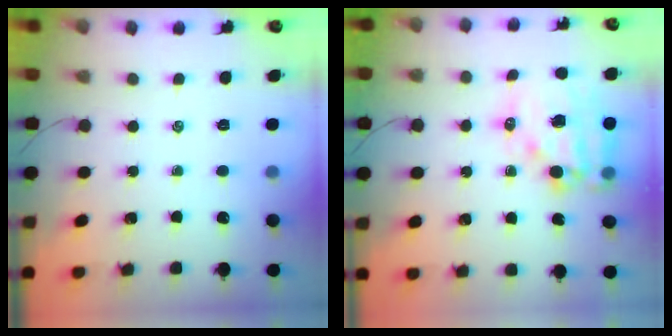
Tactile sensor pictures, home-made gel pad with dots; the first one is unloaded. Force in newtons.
{"total": 15.4, "press": 15.2, "slide": 2.3}